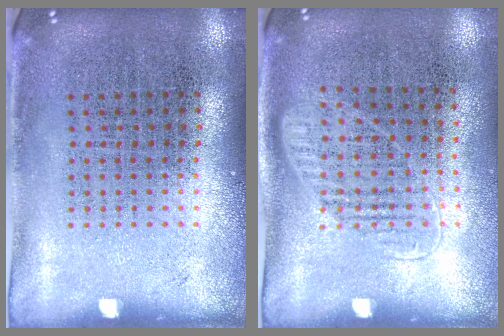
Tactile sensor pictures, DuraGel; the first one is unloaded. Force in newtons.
{"total": 1.2, "press": 1.0, "slide": 0.7}